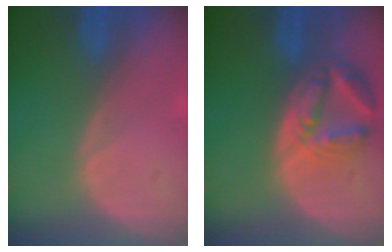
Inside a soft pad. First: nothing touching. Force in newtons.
{"total": 7.9, "press": 7.0, "slide": 3.6}